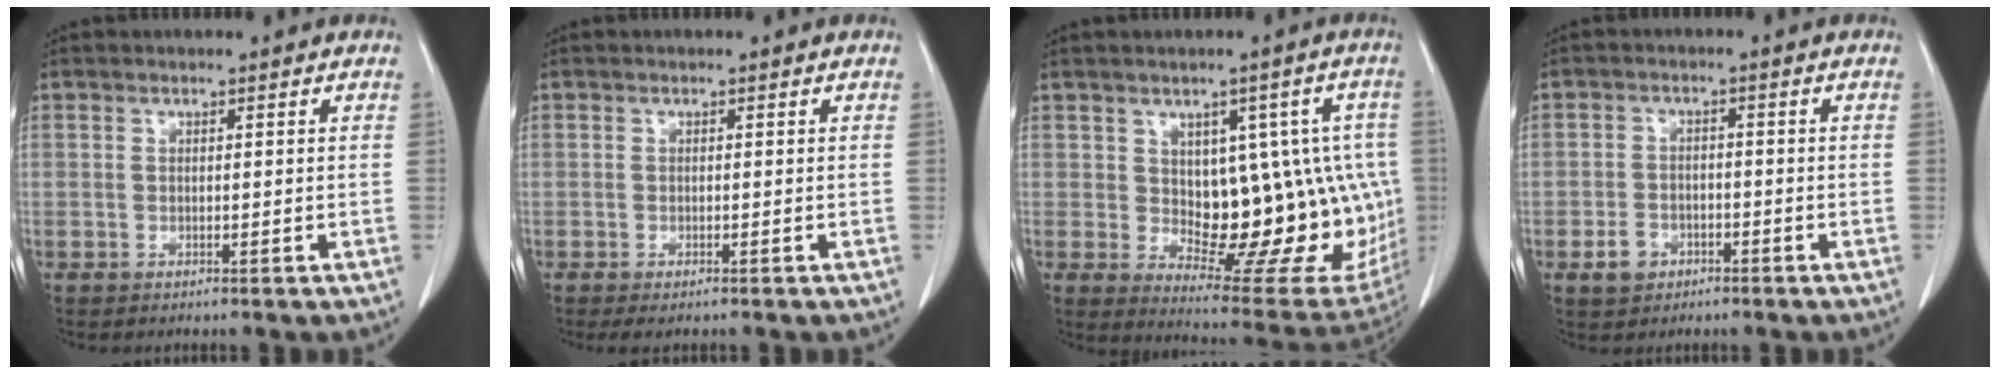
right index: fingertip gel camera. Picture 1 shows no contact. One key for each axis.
{"total": 1.6, "fx": -1.1, "fy": 0.4, "fz": 1.0, "tx": -0.012, "ty": -0.004, "tz": -0.014}
{"total": 17.1, "fx": 0.1, "fy": 8.3, "fz": 14.9, "tx": -0.156, "ty": 0.014, "tz": 0.027}
{"total": 3.6, "fx": -1.9, "fy": 2.8, "fz": 1.4, "tx": -0.024, "ty": 0.005, "tz": -0.025}